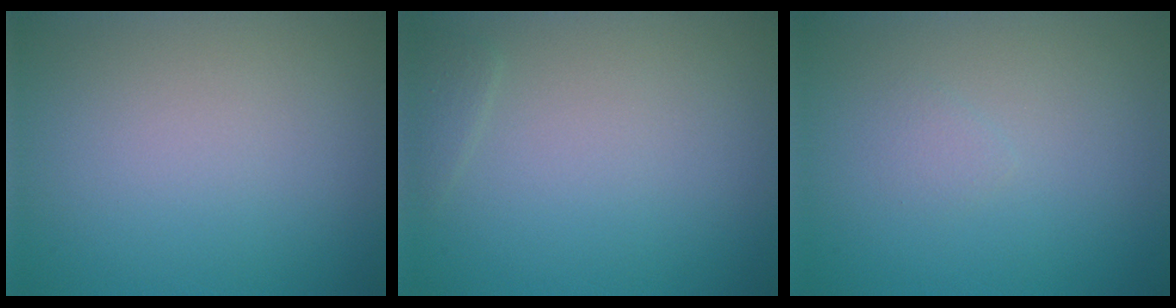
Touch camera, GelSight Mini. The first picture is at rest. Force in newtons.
{"total": 0.7, "press": 0.7, "slide": 0.1}
{"total": 0.7, "press": 0.7, "slide": 0.1}